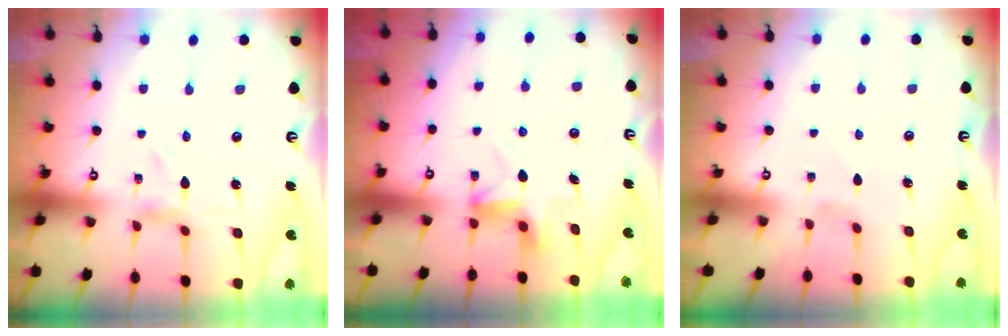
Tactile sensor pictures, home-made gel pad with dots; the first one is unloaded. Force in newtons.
{"total": 6.2, "press": 5.9, "slide": 1.9}
{"total": 0.0}